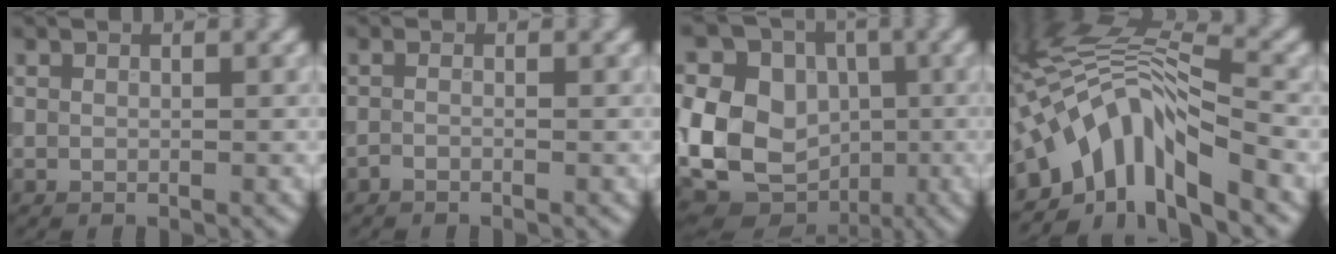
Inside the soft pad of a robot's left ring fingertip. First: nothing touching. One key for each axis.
{"total": 0.8, "fx": -0.5, "fy": 0.2, "fz": 0.5, "tx": -0.009, "ty": -0.003, "tz": -0.012}
{"total": 16.8, "fx": -1.5, "fy": 14.0, "fz": 9.2, "tx": -0.190, "ty": 0.013, "tz": -0.057}
{"total": 9.0, "fx": -4.5, "fy": 3.2, "fz": 7.1, "tx": -0.109, "ty": 0.015, "tz": -0.093}